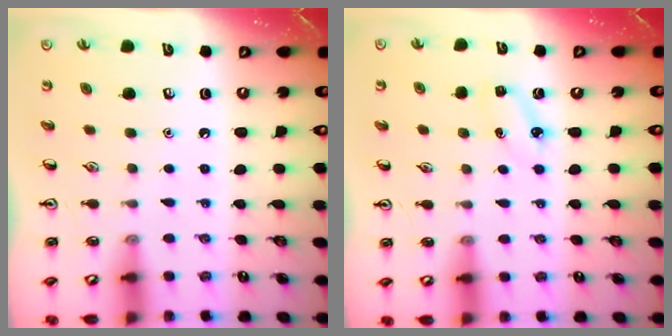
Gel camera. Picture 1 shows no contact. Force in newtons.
{"total": 5.0, "press": 4.8, "slide": 1.6}